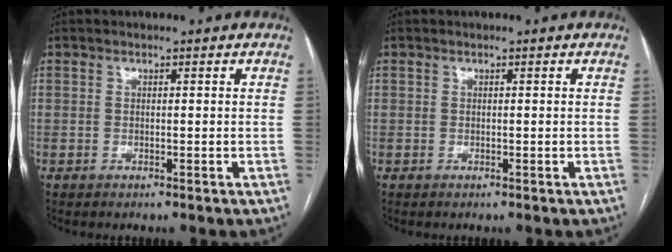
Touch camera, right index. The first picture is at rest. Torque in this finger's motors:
{"motor_torque": [0.00, 0.00, 0.00, 0.01]}